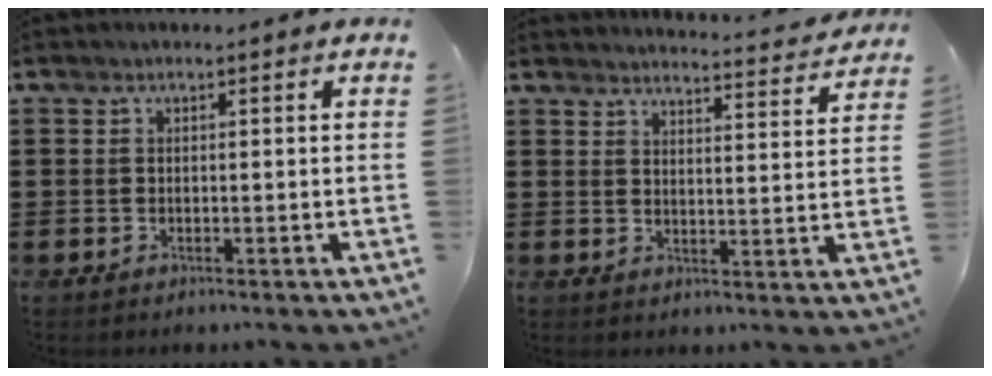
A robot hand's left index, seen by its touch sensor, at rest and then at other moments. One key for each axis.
{"total": 3.5, "fx": 3.5, "fy": -0.3, "fz": 0.5, "tx": -0.017, "ty": -0.030, "tz": 0.057}